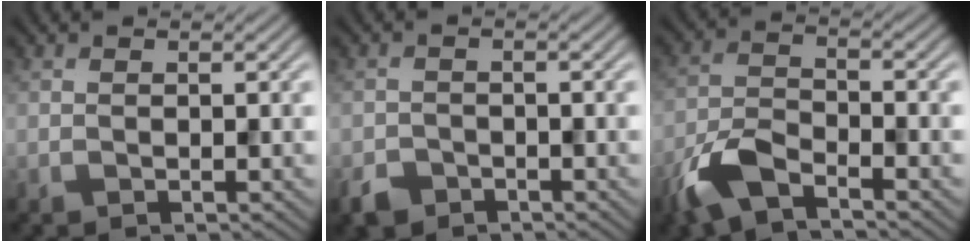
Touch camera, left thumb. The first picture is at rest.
{"total": 2.5, "force": [-1.8, 1.5, 0.7], "torque": [-0.015, -0.004, -0.045]}
{"total": 6.7, "force": [-4.7, 2.4, 4.2], "torque": [-0.096, -0.006, -0.108]}